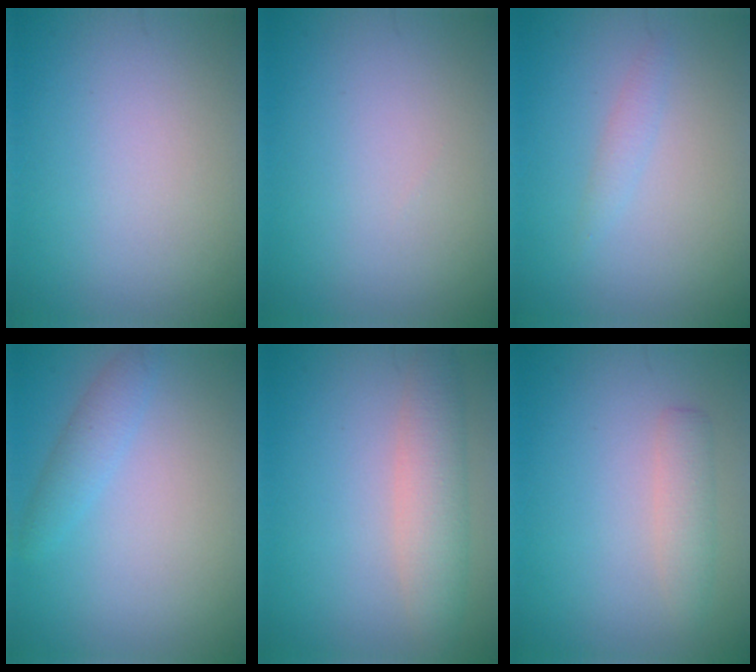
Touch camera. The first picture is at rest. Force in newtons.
{"total": 0.0}
{"total": 1.1, "press": 1.1, "slide": 0.1}
{"total": 1.9, "press": 1.9, "slide": 0.1}
{"total": 3.8, "press": 3.8, "slide": 0.5}
{"total": 2.0, "press": 2.0, "slide": 0.2}